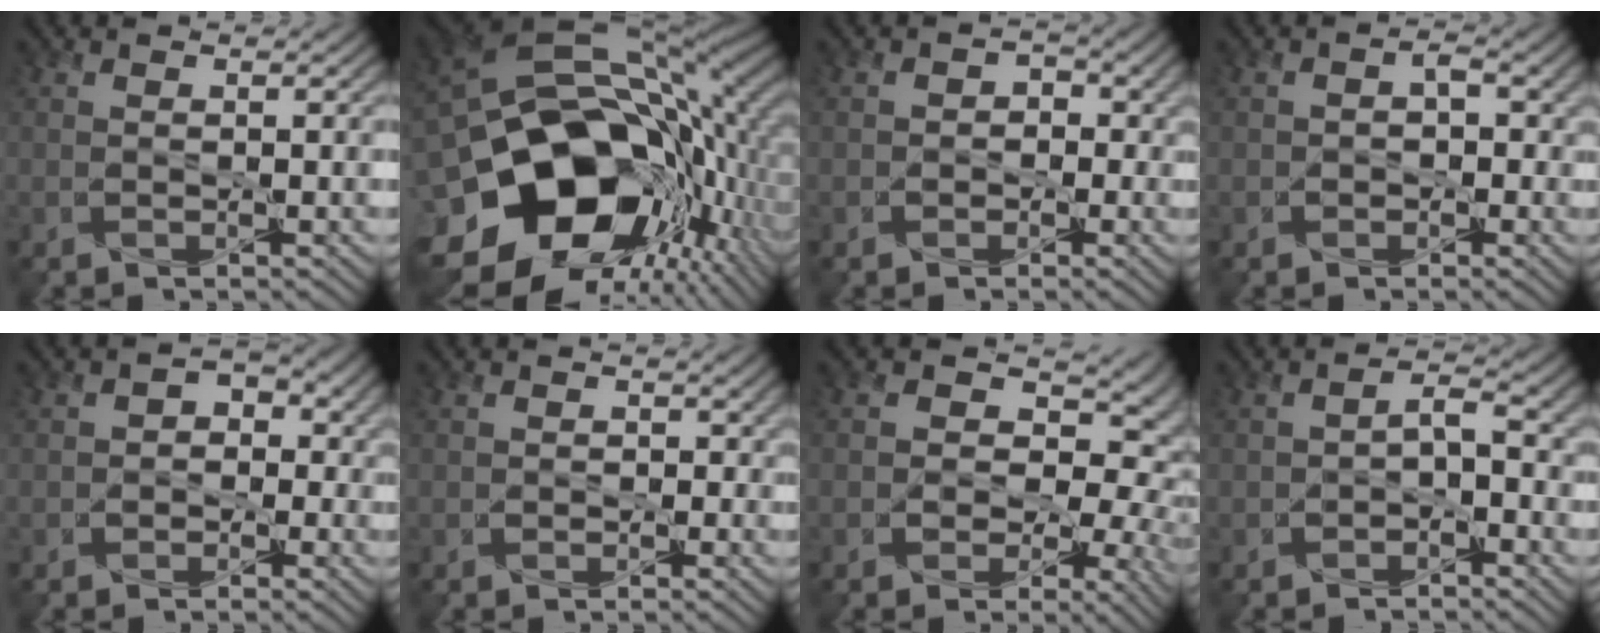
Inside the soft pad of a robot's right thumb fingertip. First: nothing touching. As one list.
[{"total": 22.6, "force": [-5.0, 16.2, 15.0], "torque": [-0.313, -0.024, -0.069]}, {"total": 3.3, "force": [-0.7, 3.0, 1.2], "torque": [-0.010, 0.014, -0.019]}, {"total": 2.8, "force": [-0.7, 2.2, 1.6], "torque": [-0.017, 0.001, -0.007]}, {"total": 3.9, "force": [-0.6, 3.4, 1.8], "torque": [-0.018, 0.007, -0.015]}, {"total": 2.4, "force": [-0.4, 2.2, 0.8], "torque": [-0.017, 0.004, -0.003]}, {"total": 11.8, "force": [-1.0, 9.1, 7.5], "torque": [-0.105, 0.006, -0.027]}, {"total": 2.6, "force": [-1.7, 1.4, 1.5], "torque": [-0.023, 0.002, -0.029]}]